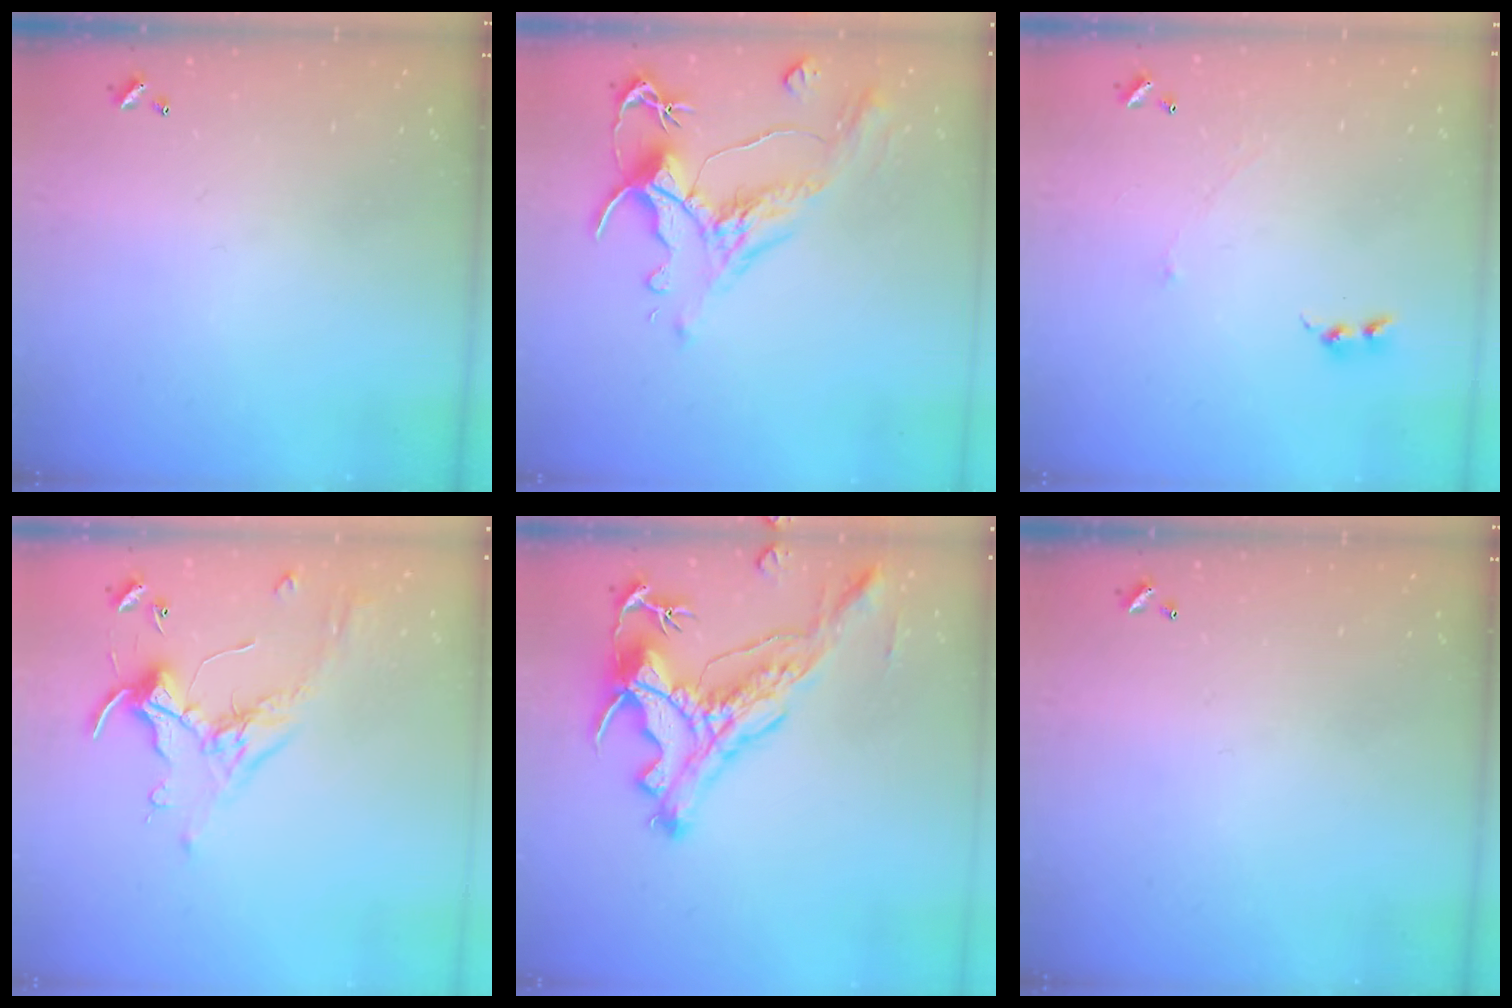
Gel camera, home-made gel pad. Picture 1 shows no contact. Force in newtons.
{"total": 1.6, "press": 0.4, "slide": 1.5}
{"total": 1.1, "press": 0.9, "slide": 0.6}
{"total": 0.9, "press": 0.5, "slide": 0.7}
{"total": 4.0, "press": 3.8, "slide": 1.3}
{"total": 0.0}